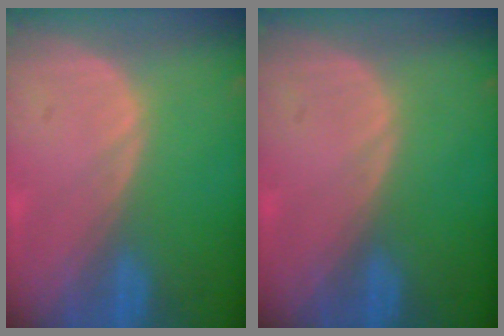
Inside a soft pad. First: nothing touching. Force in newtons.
{"total": 0.0}